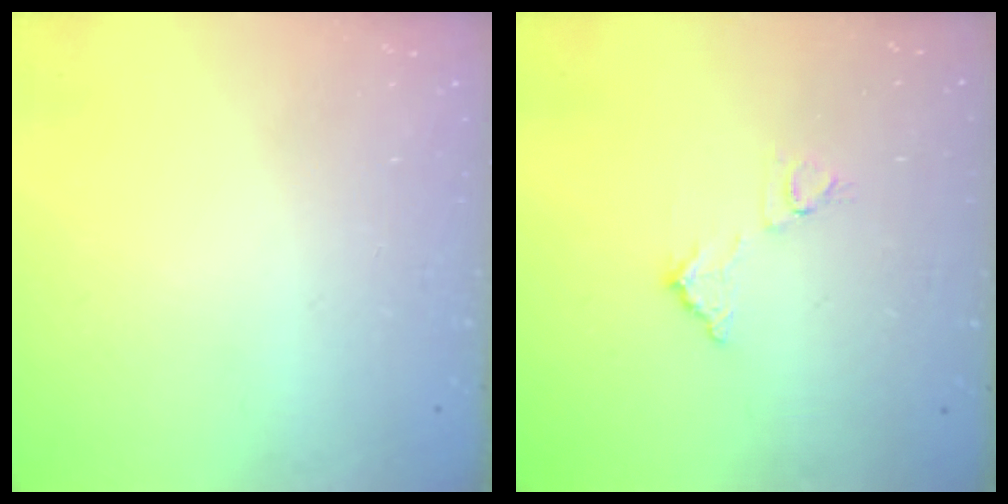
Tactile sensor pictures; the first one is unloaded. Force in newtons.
{"total": 7.5, "press": 7.5, "slide": 0.4}